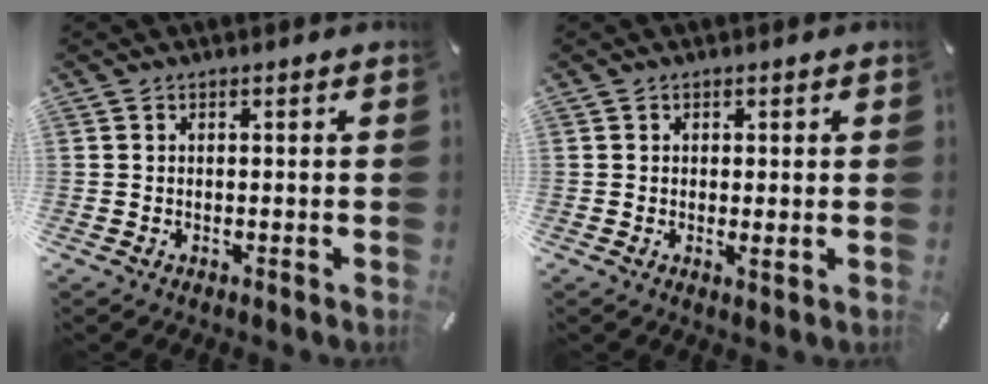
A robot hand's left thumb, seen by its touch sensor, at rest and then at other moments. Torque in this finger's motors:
{"motor_torque": [0.50, 0.36, -0.01, -0.25, 0.00]}